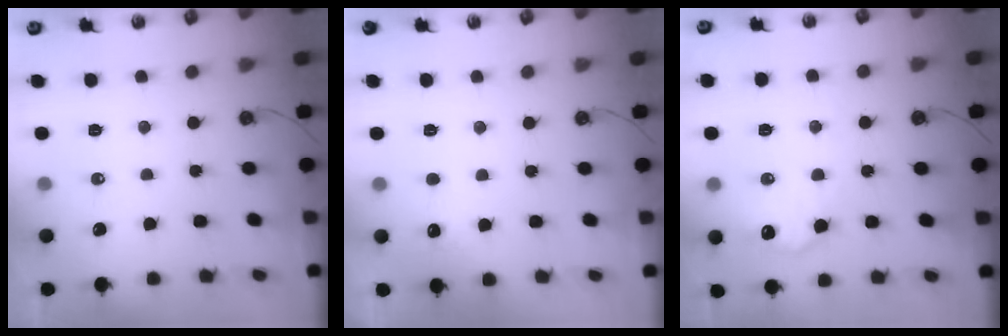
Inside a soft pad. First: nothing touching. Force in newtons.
{"total": 4.7, "press": 4.6, "slide": 1.1}
{"total": 12.3, "press": 12.3, "slide": 0.5}